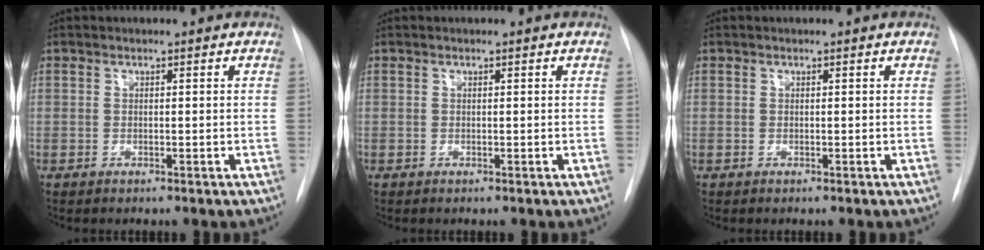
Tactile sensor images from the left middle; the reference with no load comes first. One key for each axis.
{"total": 0.0}
{"total": 0.0}